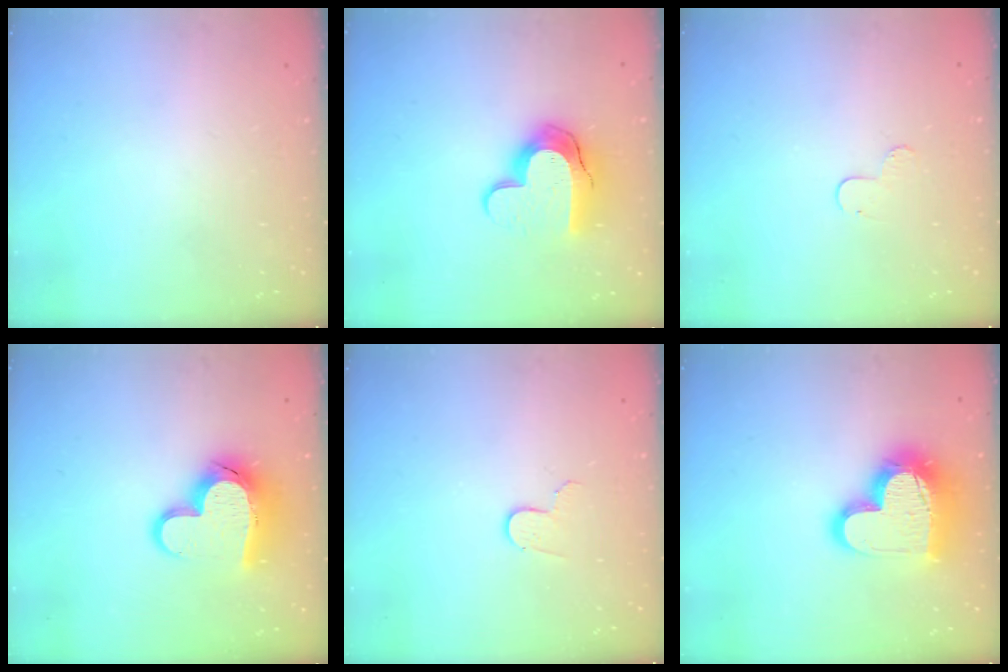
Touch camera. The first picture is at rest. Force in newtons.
{"total": 13.3, "press": 13.2, "slide": 1.0}
{"total": 4.8, "press": 4.7, "slide": 0.5}
{"total": 14.9, "press": 14.9, "slide": 0.9}
{"total": 3.4, "press": 3.4, "slide": 0.3}
{"total": 18.2, "press": 18.2, "slide": 1.7}